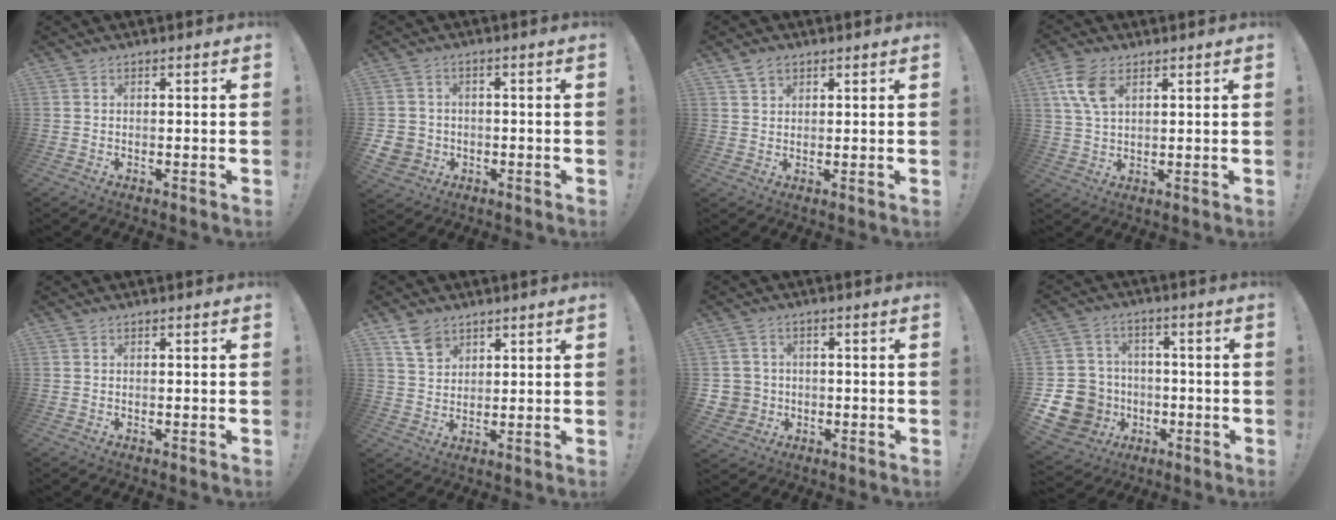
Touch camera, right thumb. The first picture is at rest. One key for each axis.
{"total": 4.0, "fx": -0.8, "fy": 3.7, "fz": 1.4, "tx": -0.030, "ty": 0.000, "tz": -0.014}
{"total": 3.5, "fx": 2.3, "fy": 2.3, "fz": 1.2, "tx": -0.022, "ty": -0.005, "tz": 0.043}
{"total": 9.1, "fx": 4.1, "fy": 5.2, "fz": 6.2, "tx": -0.129, "ty": -0.005, "tz": 0.080}
{"total": 0.0}
{"total": 7.3, "fx": 4.9, "fy": 4.8, "fz": 2.5, "tx": -0.039, "ty": -0.026, "tz": 0.095}
{"total": 4.9, "fx": 0.0, "fy": 4.8, "fz": 1.0, "tx": -0.019, "ty": 0.004, "tz": 0.004}
{"total": 14.2, "fx": -3.9, "fy": 12.5, "fz": 5.3, "tx": -0.110, "ty": 0.030, "tz": -0.058}